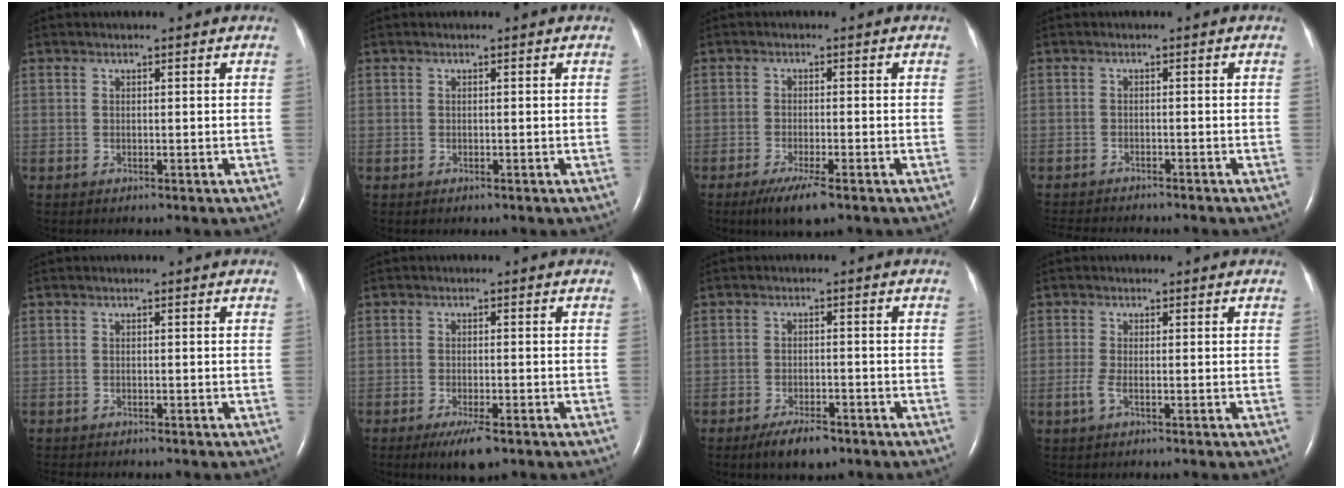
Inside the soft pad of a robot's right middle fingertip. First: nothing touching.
{"total": 0.0}
{"total": 4.9, "force": [-3.2, 0.6, 3.7], "torque": [-0.074, -0.014, -0.054]}
{"total": 8.5, "force": [-7.8, 1.2, 3.0], "torque": [-0.040, -0.011, -0.109]}
{"total": 3.0, "force": [-2.7, 0.5, 1.3], "torque": [-0.017, -0.006, -0.033]}
{"total": 4.5, "force": [-2.9, 0.9, 3.3], "torque": [-0.061, -0.009, -0.044]}
{"total": 4.8, "force": [-3.5, 1.6, 2.9], "torque": [-0.058, -0.003, -0.055]}
{"total": 1.5, "force": [-0.6, 0.2, 1.3], "torque": [-0.036, -0.004, -0.016]}